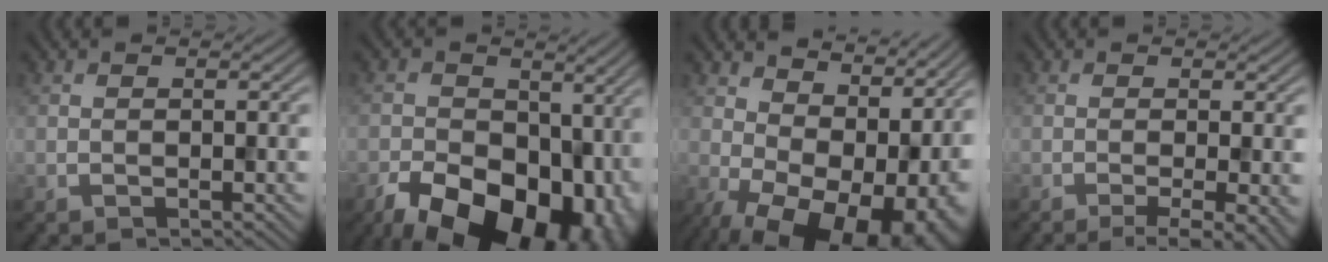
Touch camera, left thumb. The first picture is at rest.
{"total": 18.4, "force": [-7.3, 11.6, 12.3], "torque": [-0.199, -0.031, -0.103]}
{"total": 16.7, "force": [-0.6, 11.0, 12.6], "torque": [-0.142, -0.010, 0.032]}
{"total": 4.9, "force": [-2.0, 1.0, 4.4], "torque": [-0.060, -0.002, -0.033]}